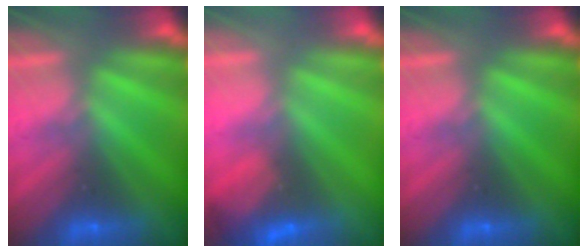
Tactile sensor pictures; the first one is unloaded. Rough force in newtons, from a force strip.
{"total": 2.8}
{"total": 0.0}